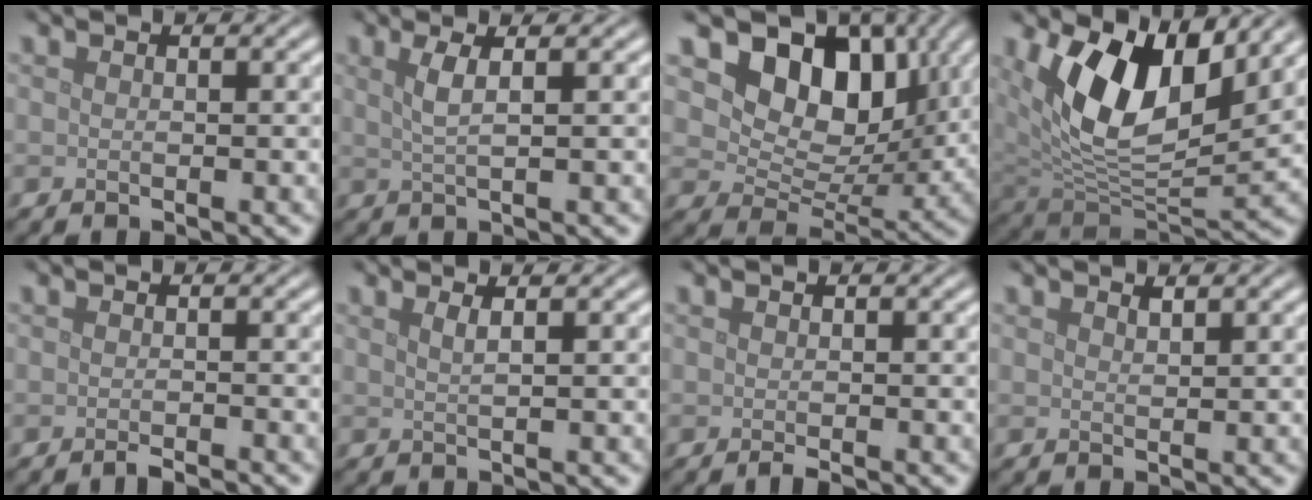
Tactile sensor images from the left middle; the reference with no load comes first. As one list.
[{"total": 2.3, "force": [0.7, 0.7, 2.1], "torque": [-0.035, -0.001, 0.008]}, {"total": 9.5, "force": [4.1, 6.4, 5.8], "torque": [-0.080, -0.008, 0.065]}, {"total": 10.8, "force": [4.2, 5.8, 8.1], "torque": [-0.149, -0.015, 0.077]}, {"total": 1.5, "force": [-1.3, 0.1, 0.8], "torque": [-0.005, -0.001, -0.022]}, {"total": 1.7, "force": [0.8, 0.7, 1.3], "torque": [-0.011, 0.002, -0.002]}, {"total": 0.6, "force": [-0.5, 0.0, 0.4], "torque": [-0.006, 0.000, -0.009]}, {"total": 0.7, "force": [0.6, 0.1, 0.3], "torque": [-0.004, -0.003, 0.012]}]